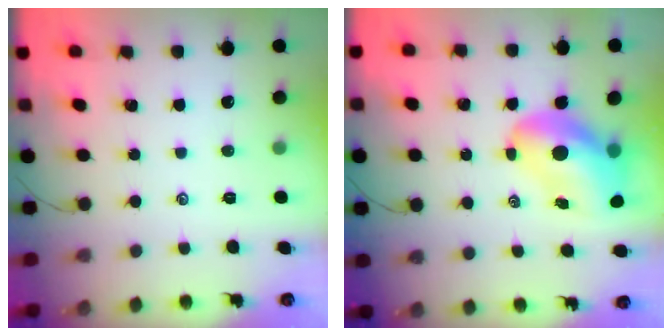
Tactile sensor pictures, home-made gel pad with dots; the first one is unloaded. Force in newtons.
{"total": 12.2, "press": 11.7, "slide": 3.6}